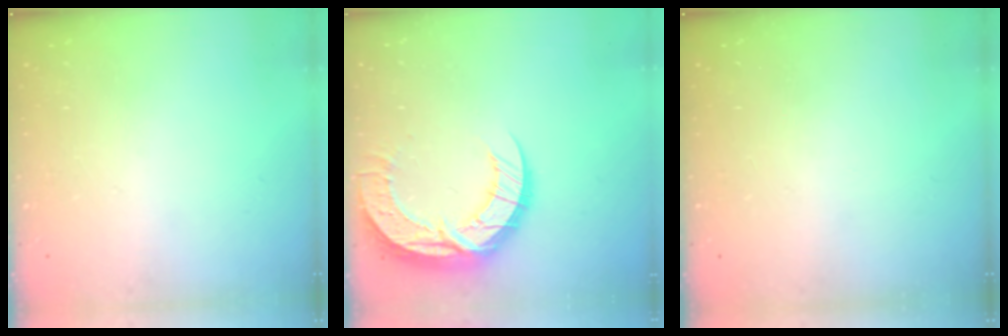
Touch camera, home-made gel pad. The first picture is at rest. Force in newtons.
{"total": 15.6, "press": 15.6, "slide": 1.1}
{"total": 0.0}